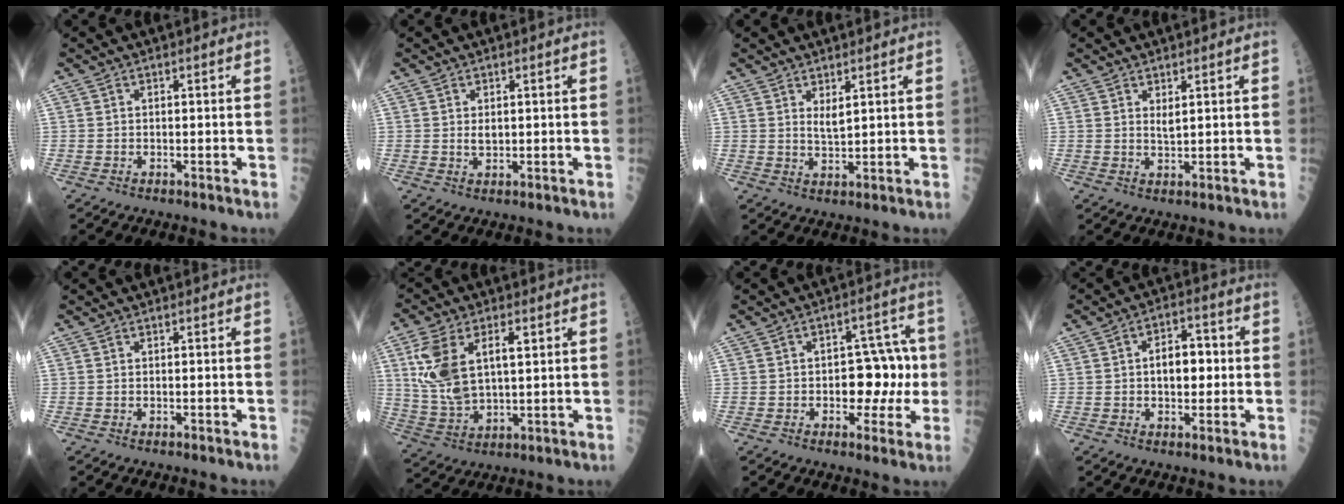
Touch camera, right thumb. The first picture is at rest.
{"total": 1.5, "force": [0.4, 0.9, 1.2], "torque": [-0.017, -0.004, 0.009]}
{"total": 2.4, "force": [1.4, 0.6, 1.9], "torque": [-0.033, -0.016, 0.028]}
{"total": 1.2, "force": [0.6, 0.4, 0.9], "torque": [-0.015, -0.007, 0.012]}
{"total": 0.0}
{"total": 13.9, "force": [3.9, 7.4, 11.1], "torque": [-0.228, -0.005, 0.085]}
{"total": 9.3, "force": [-0.8, 5.9, 7.2], "torque": [-0.044, 0.031, -0.010]}
{"total": 7.7, "force": [0.3, 4.6, 6.1], "torque": [-0.069, 0.015, 0.001]}